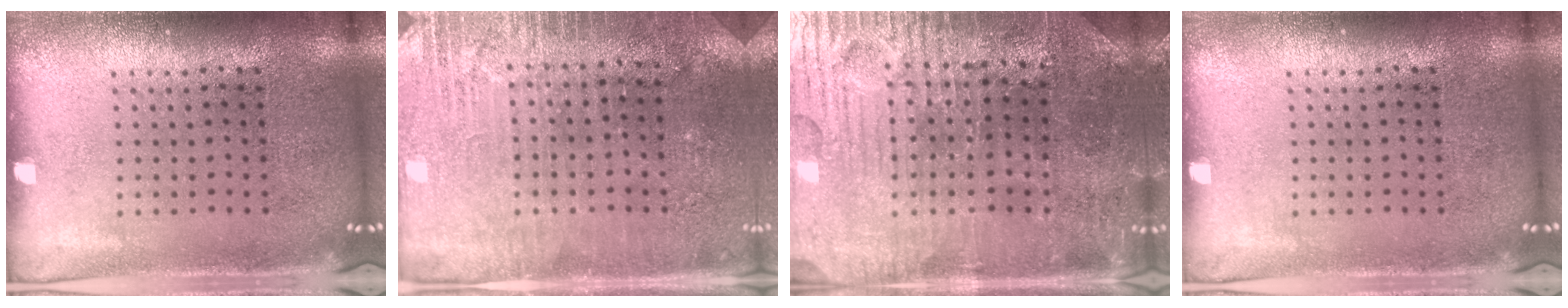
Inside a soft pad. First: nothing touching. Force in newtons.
{"total": 2.8, "press": 2.8, "slide": 0.5}
{"total": 3.5, "press": 3.5, "slide": 0.5}
{"total": 0.0}